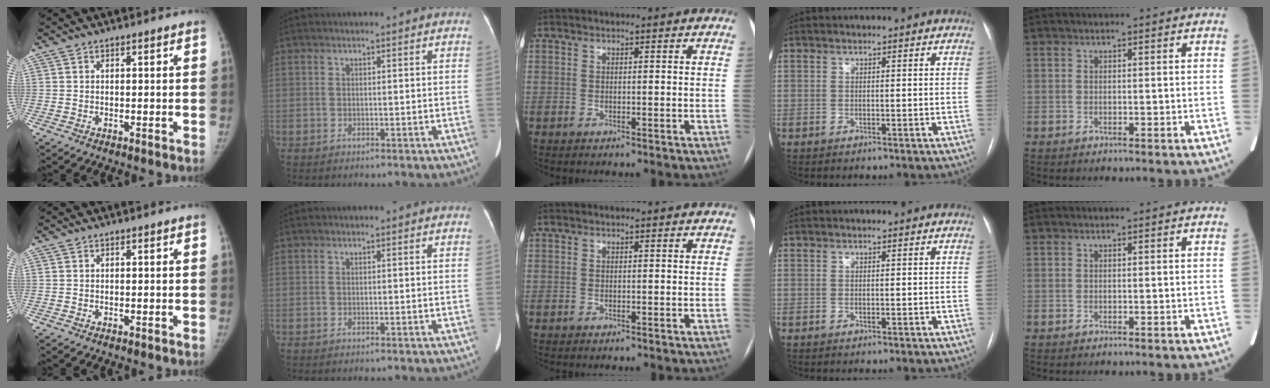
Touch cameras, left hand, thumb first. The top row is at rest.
{}